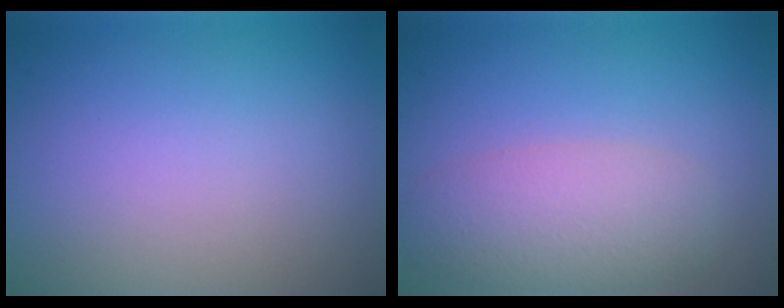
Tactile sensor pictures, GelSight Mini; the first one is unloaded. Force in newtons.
{"total": 4.4, "press": 4.4, "slide": 0.3}